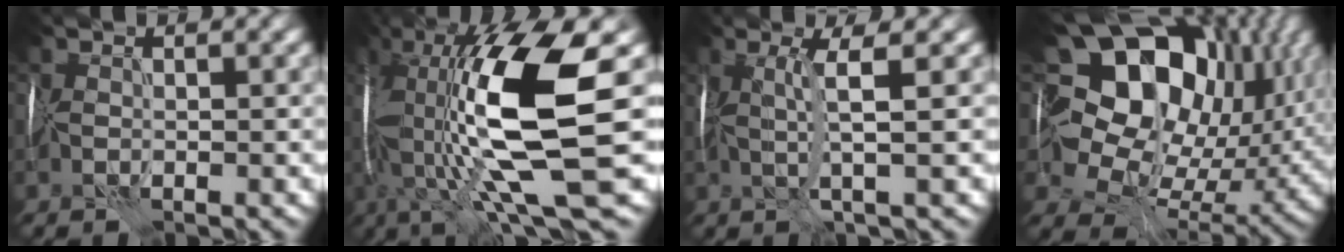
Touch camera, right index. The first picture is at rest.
{"total": 16.0, "force": [1.0, 5.0, 15.2], "torque": [-0.317, 0.010, 0.032]}
{"total": 3.2, "force": [0.7, 0.1, 3.1], "torque": [-0.060, 0.006, 0.019]}
{"total": 19.2, "force": [6.5, 13.7, 11.7], "torque": [-0.210, 0.034, 0.130]}